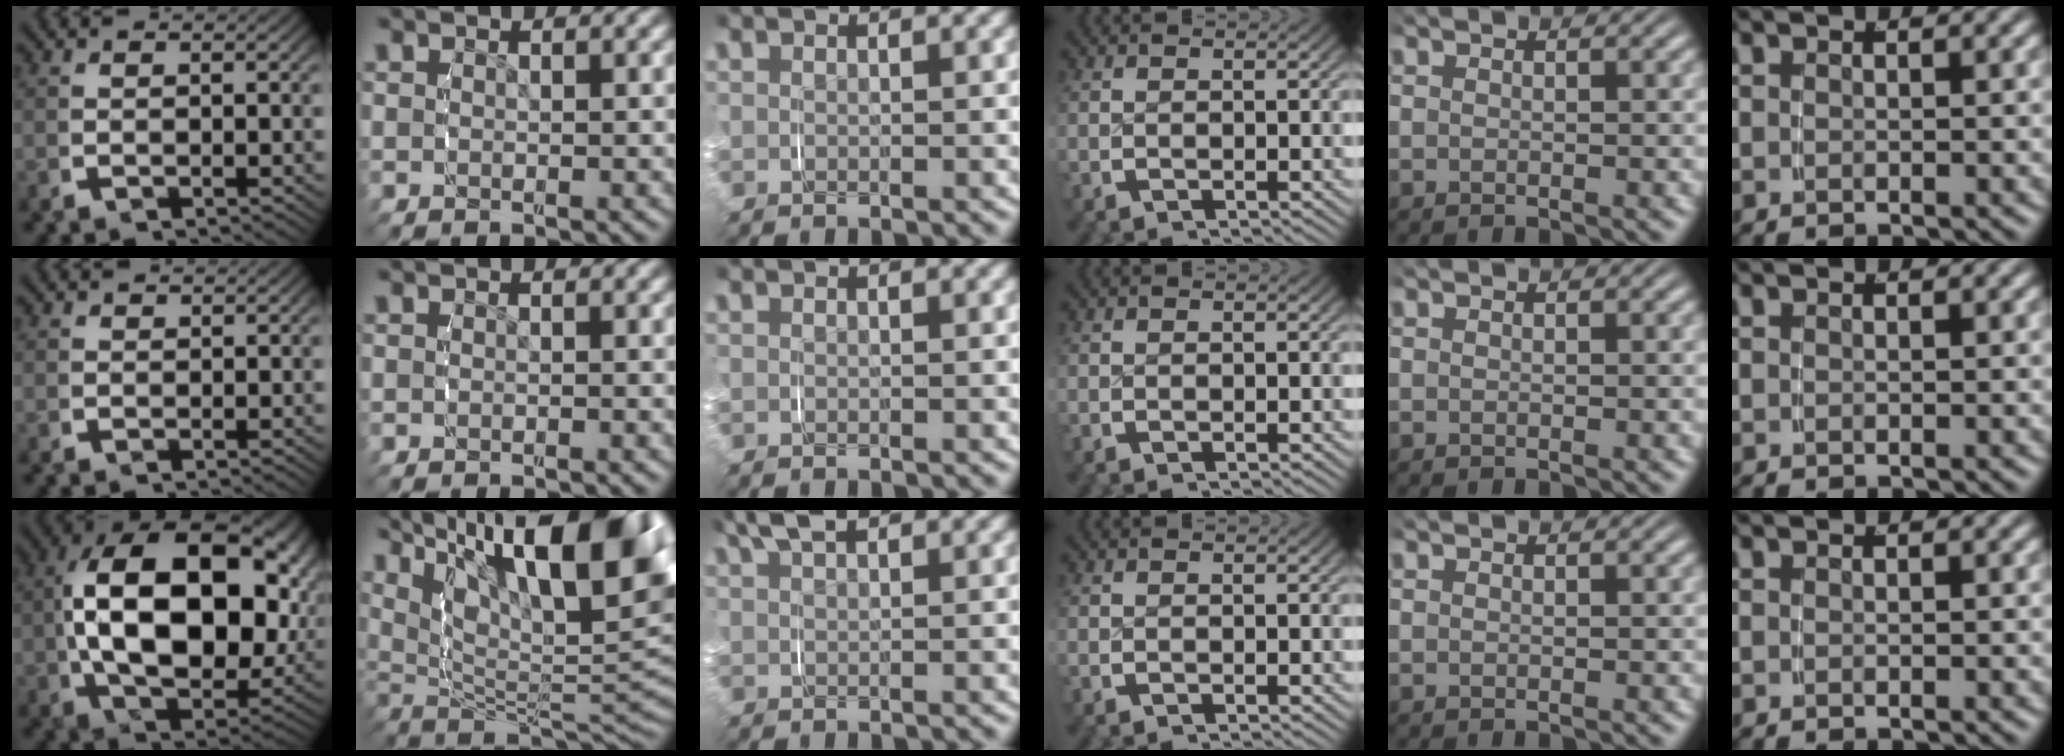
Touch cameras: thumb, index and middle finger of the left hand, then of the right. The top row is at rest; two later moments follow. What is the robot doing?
{"motion": "grasp_and_lifting", "object": "paper plate"}